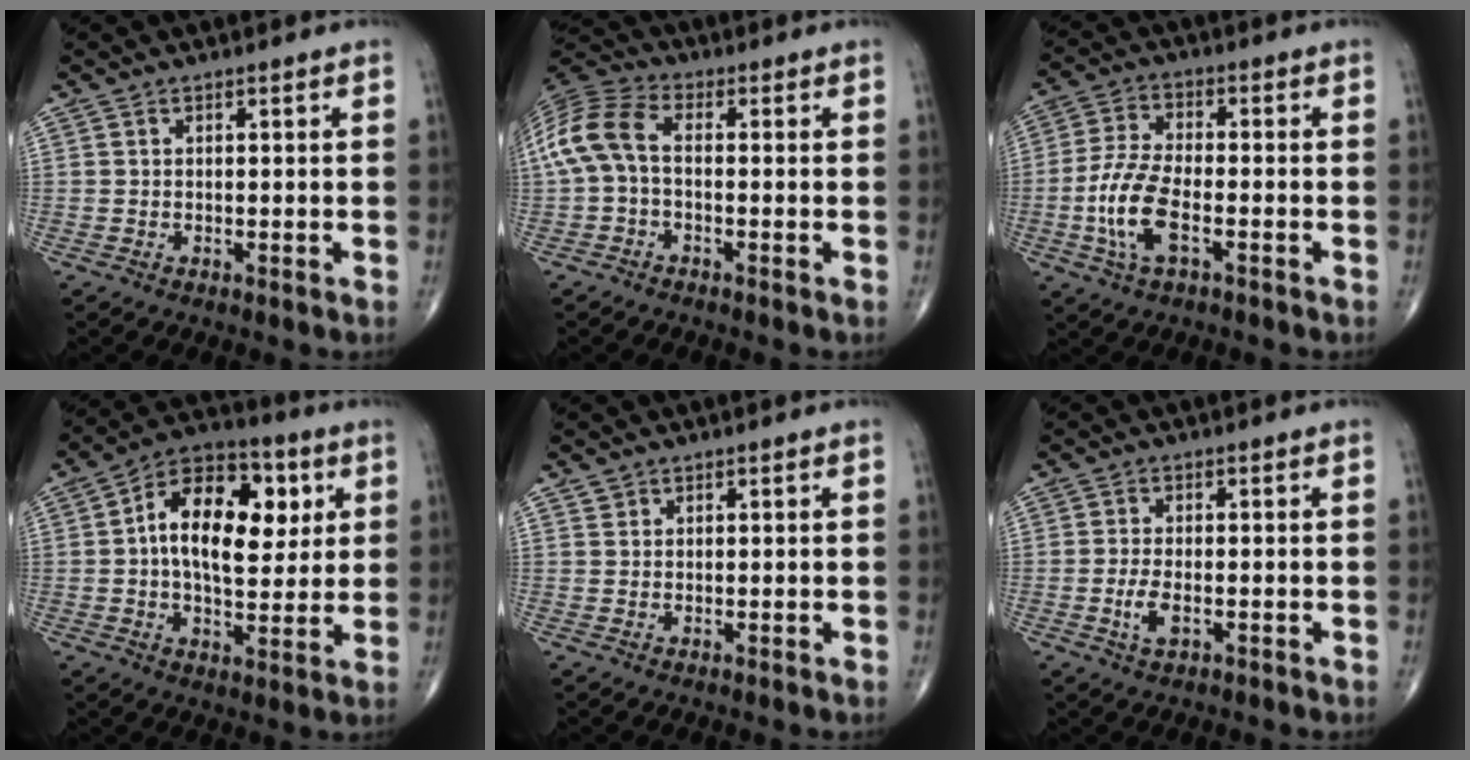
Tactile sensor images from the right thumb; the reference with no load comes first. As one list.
[{"total": 9.6, "force": [-0.5, 5.4, 7.9], "torque": [-0.177, 0.029, -0.020]}, {"total": 9.8, "force": [-3.1, 4.2, 8.3], "torque": [-0.185, 0.015, -0.062]}, {"total": 17.3, "force": [3.5, 10.0, 13.7], "torque": [-0.187, 0.009, 0.047]}, {"total": 1.0, "force": [0.7, 0.7, 0.0], "torque": [0.012, -0.003, 0.008]}, {"total": 3.6, "force": [-1.0, 1.6, 3.0], "torque": [-0.066, 0.000, -0.018]}]